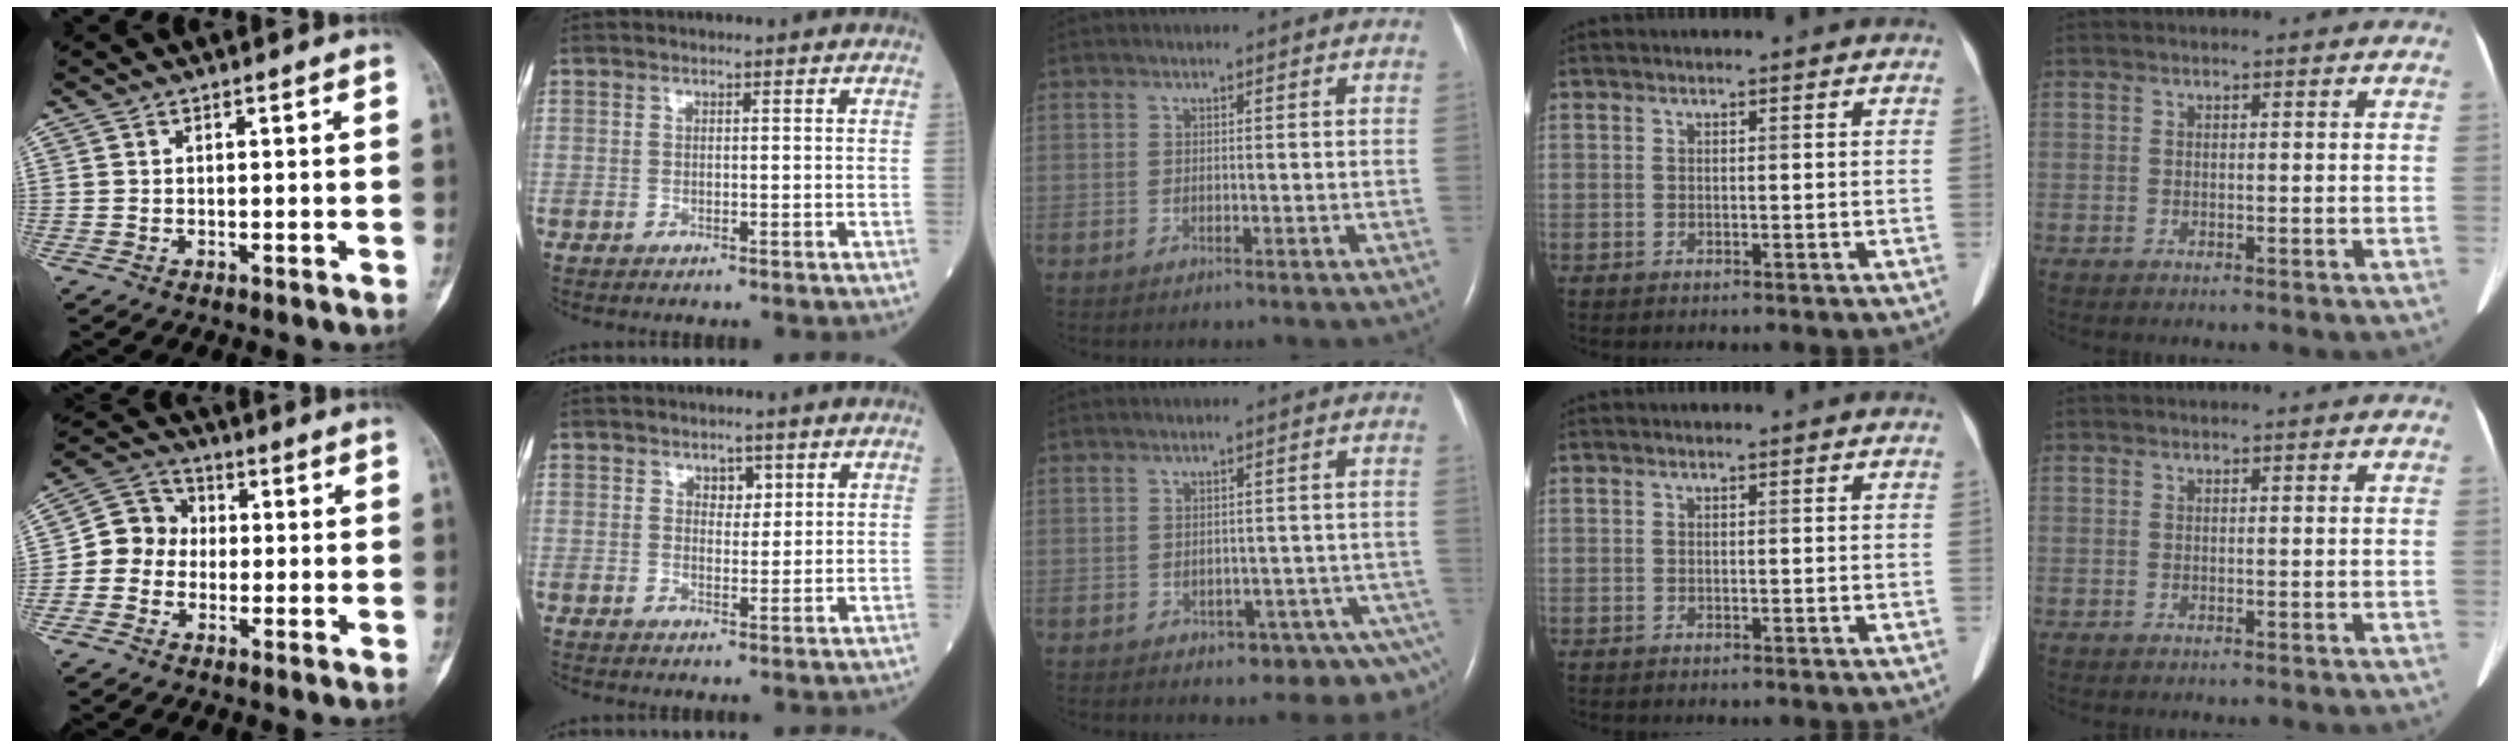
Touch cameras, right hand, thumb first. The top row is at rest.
{"thumb": {"total": 7.5, "force": [-0.8, 6.8, 3.1], "torque": [-0.027, 0.029, -0.033]}, "index": {"total": 2.2, "force": [1.2, 1.4, 1.2], "torque": [-0.010, 0.000, 0.018]}, "middle": {"total": 7.3, "force": [-4.5, 3.6, 4.4], "torque": [-0.039, 0.012, -0.056]}}